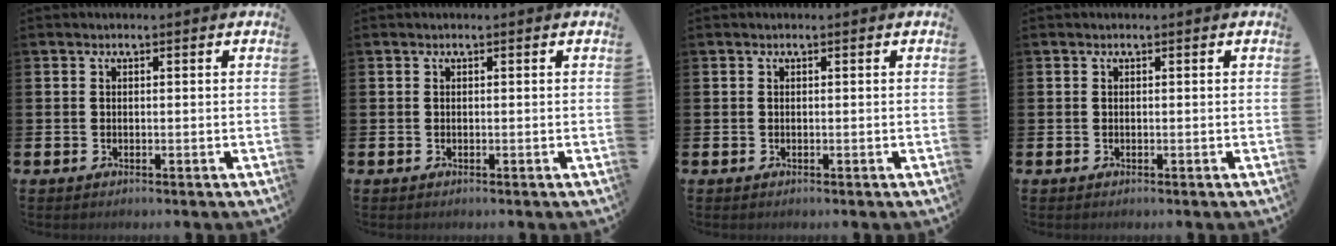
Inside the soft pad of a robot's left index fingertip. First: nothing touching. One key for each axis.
{"total": 0.0}
{"total": 0.0}
{"total": 0.0}